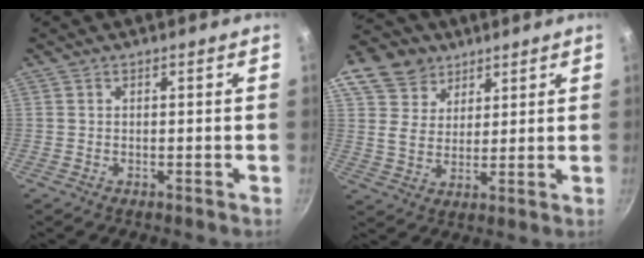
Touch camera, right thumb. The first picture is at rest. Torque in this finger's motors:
{"motor_torque": [-0.58, 0.71, 0.32, -0.30, 0.08]}